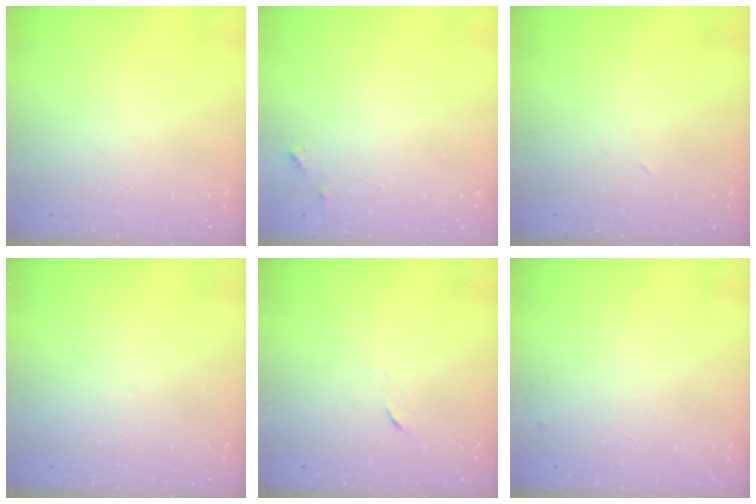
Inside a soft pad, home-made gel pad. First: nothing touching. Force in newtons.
{"total": 4.1, "press": 4.1, "slide": 0.5}
{"total": 2.9, "press": 2.9, "slide": 0.7}
{"total": 1.5, "press": 1.5, "slide": 0.1}
{"total": 4.0, "press": 4.0, "slide": 0.6}
{"total": 4.5, "press": 4.4, "slide": 0.6}